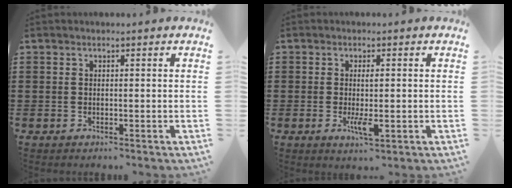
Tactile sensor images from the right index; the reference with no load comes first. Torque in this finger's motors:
{"motor_torque": [1.53, -0.61, 0.72, 0.21]}